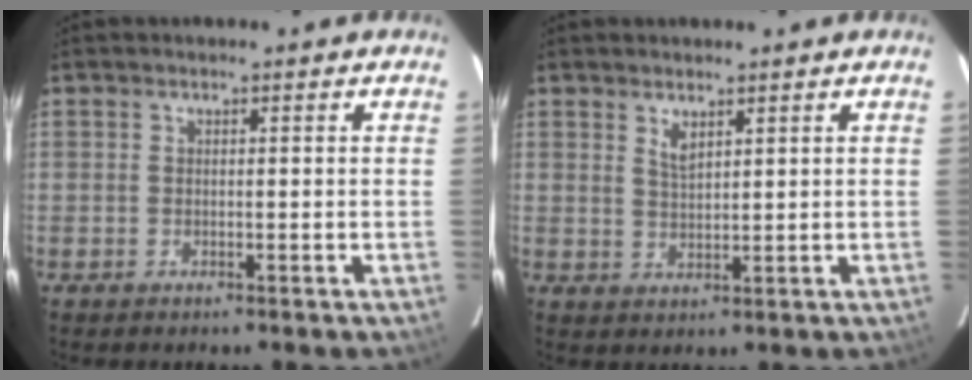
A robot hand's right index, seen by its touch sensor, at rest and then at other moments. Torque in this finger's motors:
{"motor_torque": [-0.04, -0.01, 0.03, 0.03]}